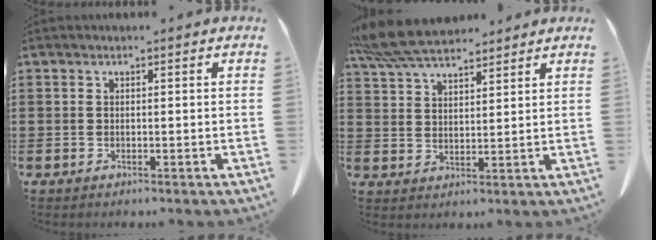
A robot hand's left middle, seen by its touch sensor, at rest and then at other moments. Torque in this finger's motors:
{"motor_torque": [1.14, -0.86, 0.32, 0.10]}